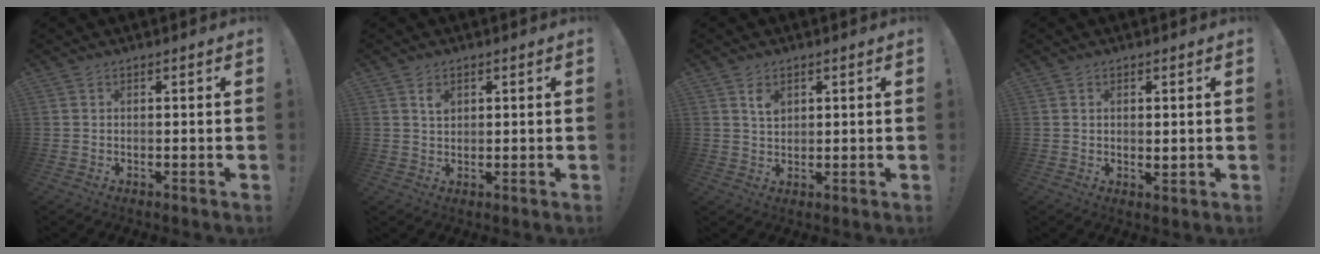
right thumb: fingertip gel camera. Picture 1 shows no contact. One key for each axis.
{"total": 2.6, "fx": 1.4, "fy": 1.7, "fz": 1.4, "tx": -0.008, "ty": -0.009, "tz": 0.020}
{"total": 4.0, "fx": 2.2, "fy": 2.7, "fz": 2.0, "tx": -0.013, "ty": -0.015, "tz": 0.035}
{"total": 1.4, "fx": 0.7, "fy": 0.9, "fz": 0.8, "tx": 0.000, "ty": -0.007, "tz": 0.010}